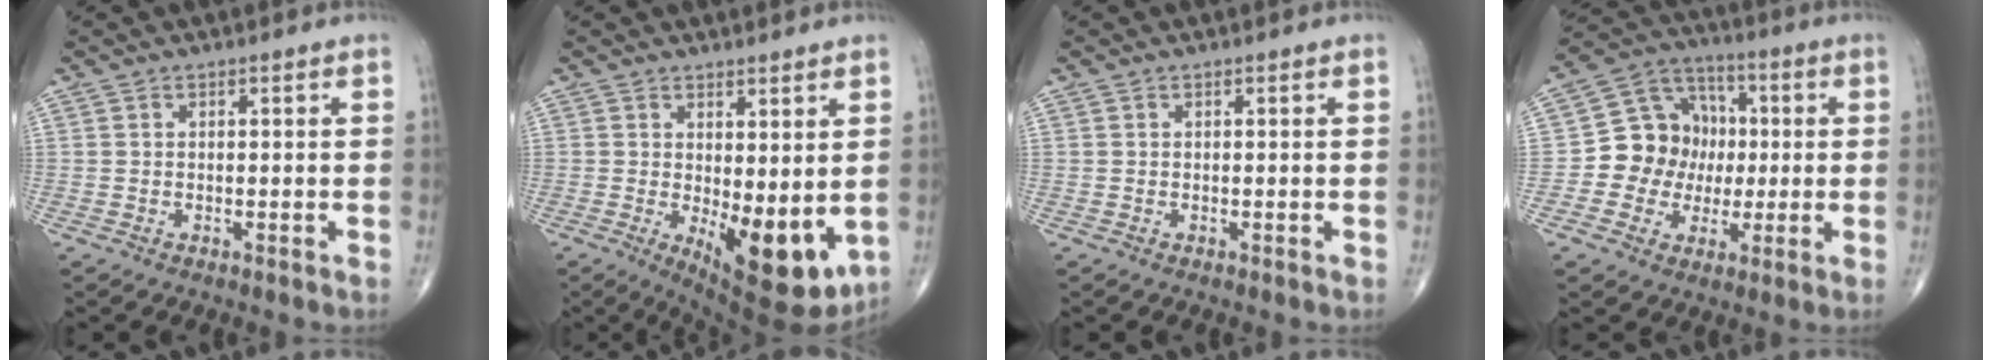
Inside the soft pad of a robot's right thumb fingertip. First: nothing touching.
{"total": 12.2, "force": [-1.1, 5.0, 11.0], "torque": [-0.143, -0.030, 0.001]}
{"total": 0.0}
{"total": 12.9, "force": [-0.5, 11.4, 5.9], "torque": [-0.051, 0.032, -0.012]}